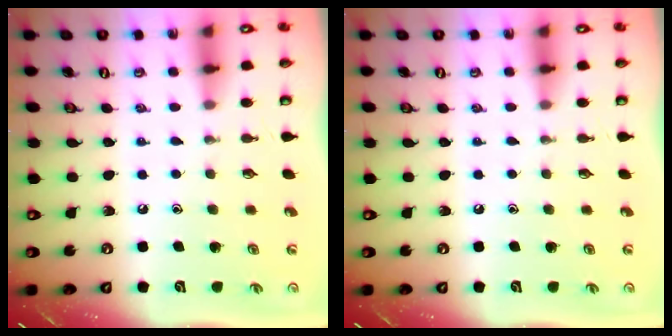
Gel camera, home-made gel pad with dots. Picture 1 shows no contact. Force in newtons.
{"total": 0.0}